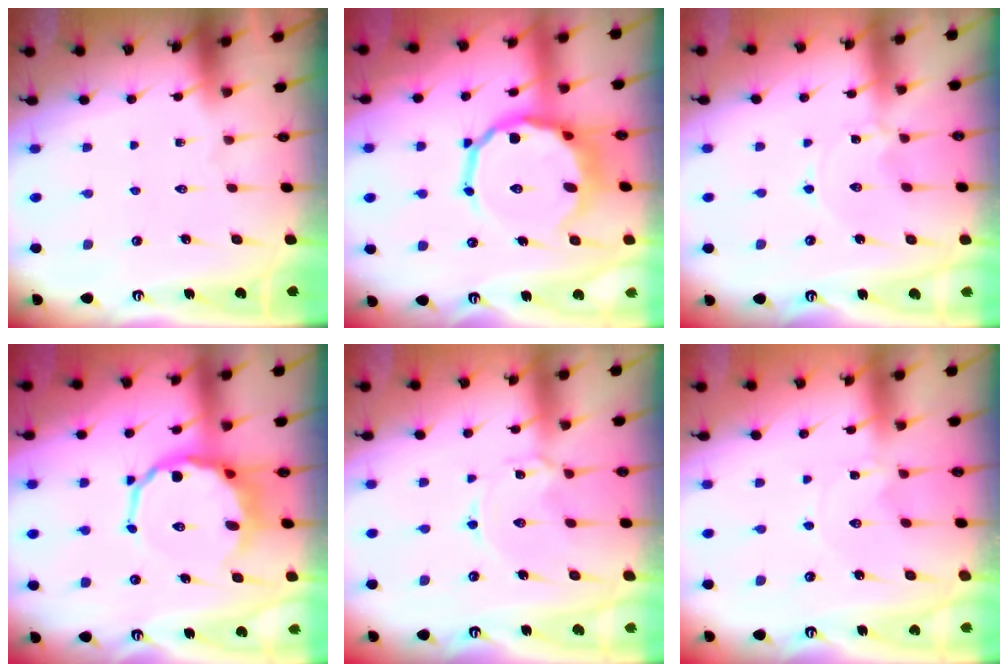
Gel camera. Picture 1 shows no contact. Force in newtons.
{"total": 14.9, "press": 14.4, "slide": 3.8}
{"total": 0.0}
{"total": 10.8, "press": 10.3, "slide": 3.1}
{"total": 1.7, "press": 1.7, "slide": 0.3}
{"total": 0.0}